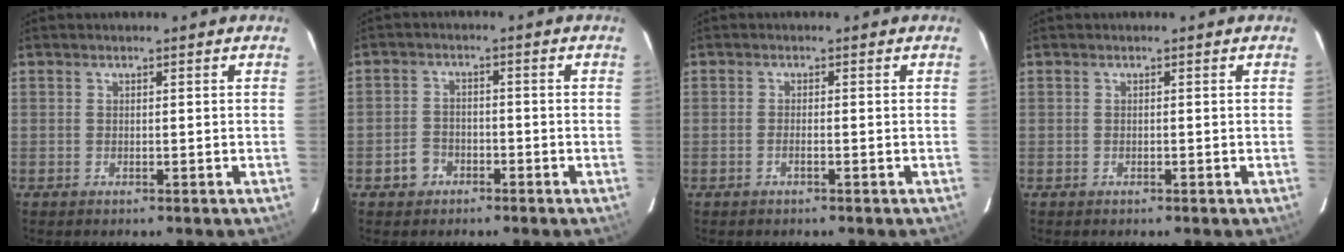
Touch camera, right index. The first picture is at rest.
{"total": 3.1, "force": [-1.7, 2.5, 0.9], "torque": [-0.014, 0.008, -0.030]}
{"total": 0.9, "force": [-0.4, 0.0, 0.8], "torque": [-0.016, 0.001, -0.008]}
{"total": 0.0}